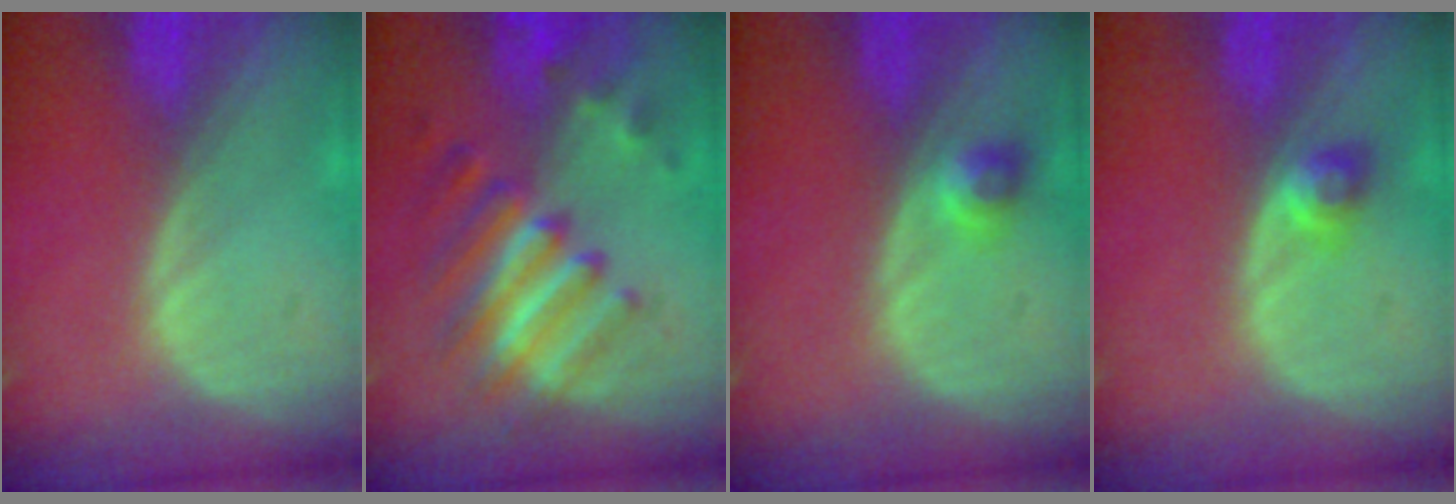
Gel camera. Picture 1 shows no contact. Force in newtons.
{"total": 8.2, "press": 8.0, "slide": 1.7}
{"total": 2.4, "press": 2.0, "slide": 1.2}
{"total": 2.6, "press": 2.2, "slide": 1.4}